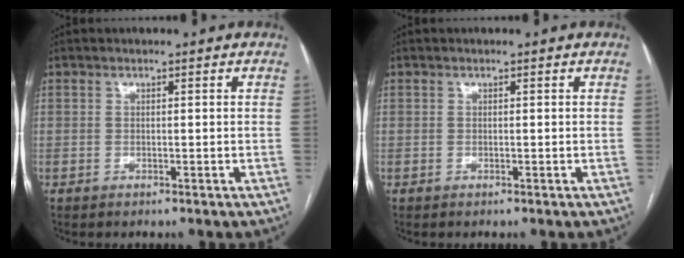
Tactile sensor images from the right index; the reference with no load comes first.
{"total": 0.0}